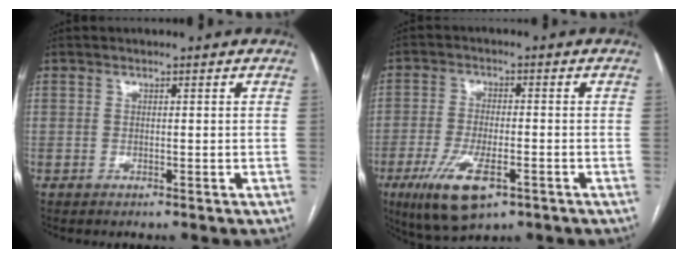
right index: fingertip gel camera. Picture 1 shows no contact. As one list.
[{"total": 10.2, "force": [-5.0, 3.3, 8.2], "torque": [-0.161, -0.020, -0.079]}]